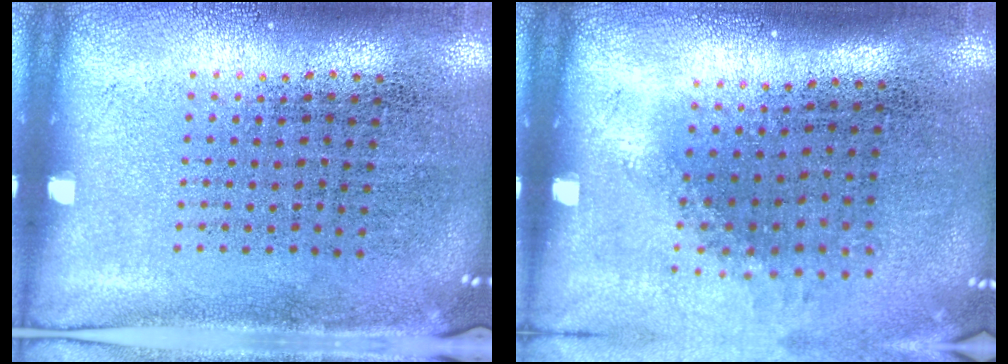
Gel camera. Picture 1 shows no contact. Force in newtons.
{"total": 1.1, "press": 0.9, "slide": 0.7}